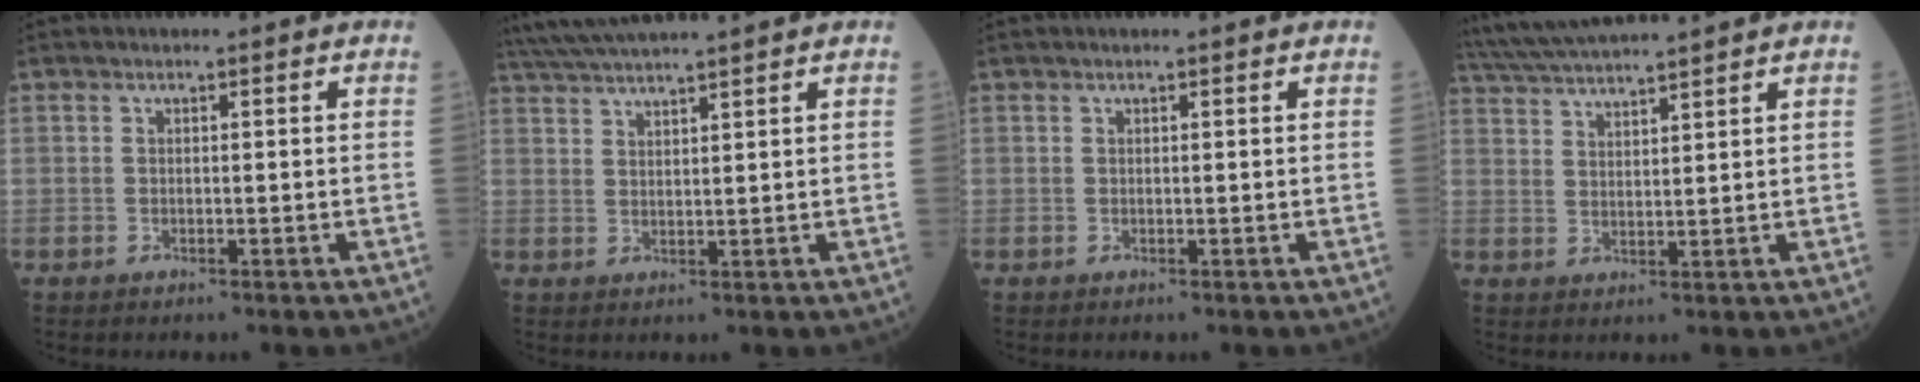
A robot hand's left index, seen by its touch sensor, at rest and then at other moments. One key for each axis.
{"total": 9.1, "fx": 8.1, "fy": -1.2, "fz": 4.0, "tx": -0.072, "ty": 0.026, "tz": 0.133}
{"total": 0.6, "fx": 0.5, "fy": -0.1, "fz": 0.3, "tx": -0.005, "ty": 0.007, "tz": 0.009}
{"total": 10.4, "fx": 9.5, "fy": -1.0, "fz": 4.1, "tx": -0.081, "ty": 0.024, "tz": 0.161}